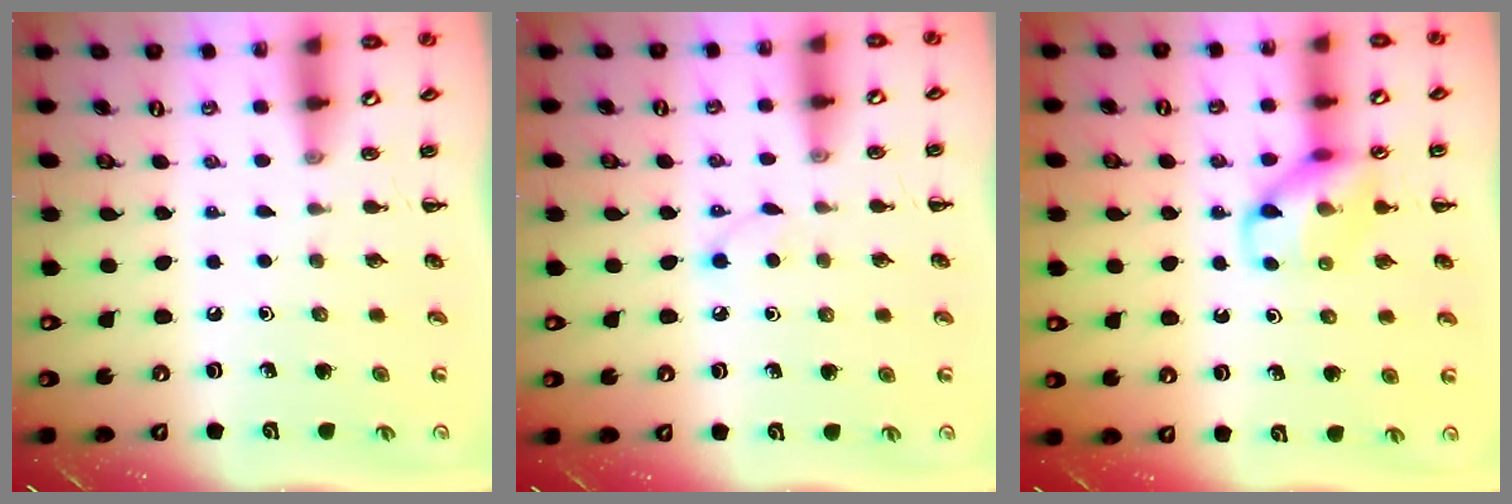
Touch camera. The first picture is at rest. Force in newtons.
{"total": 2.7, "press": 2.5, "slide": 0.9}
{"total": 11.3, "press": 11.2, "slide": 1.5}